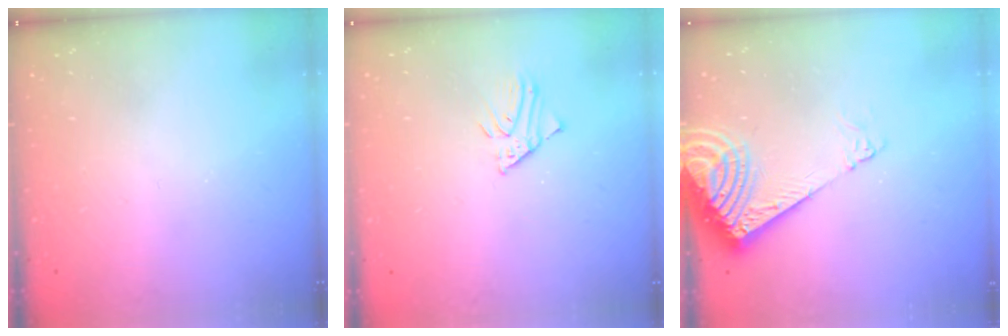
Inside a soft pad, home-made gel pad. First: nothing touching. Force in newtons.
{"total": 2.5, "press": 2.5, "slide": 0.2}
{"total": 10.1, "press": 9.9, "slide": 1.6}